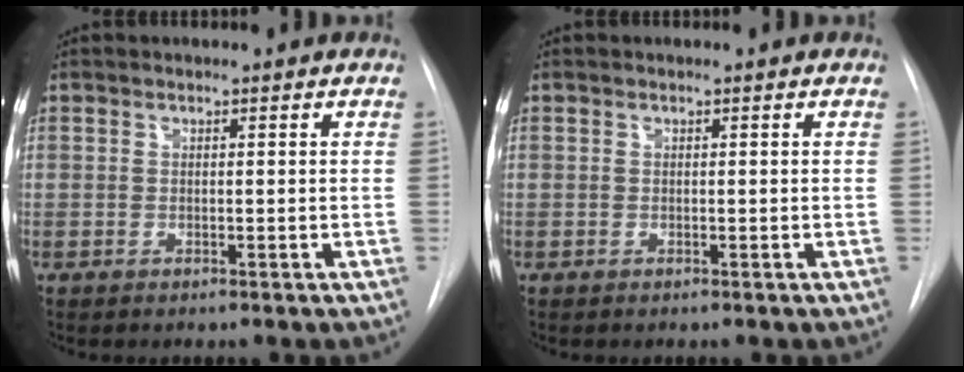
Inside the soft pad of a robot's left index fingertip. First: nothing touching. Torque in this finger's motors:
{"motor_torque": [-0.02, -0.02, 0.00, 0.00]}